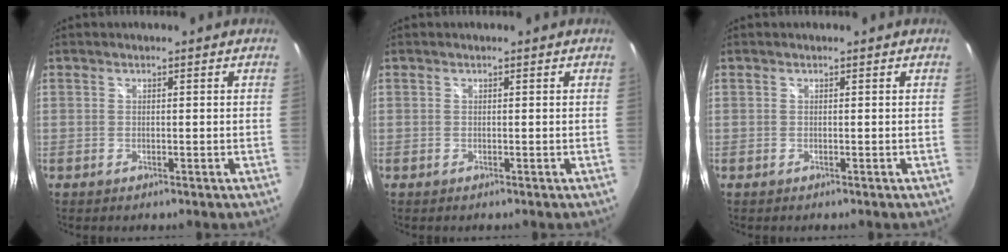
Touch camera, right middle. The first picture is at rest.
{"total": 0.0}
{"total": 0.0}